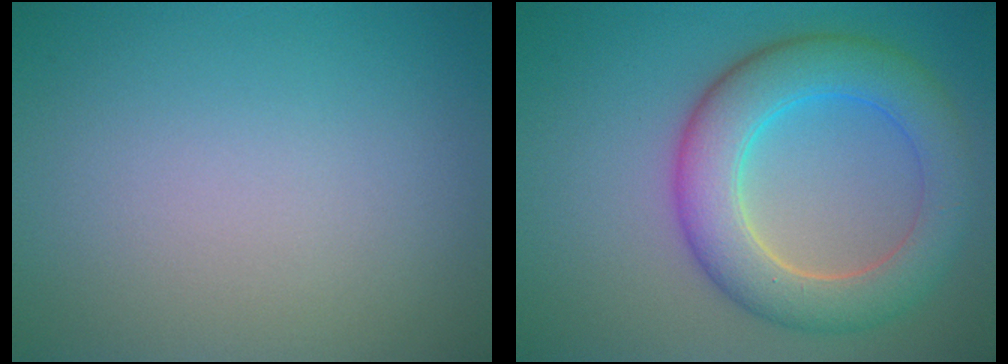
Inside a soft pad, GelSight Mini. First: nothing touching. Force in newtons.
{"total": 7.1, "press": 7.1, "slide": 0.3}